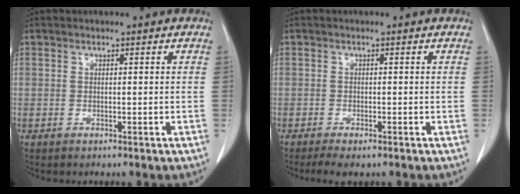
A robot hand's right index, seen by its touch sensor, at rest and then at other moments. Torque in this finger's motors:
{"motor_torque": [0.04, -0.06, 0.13, 0.03]}